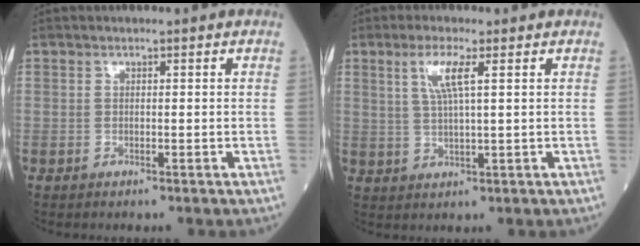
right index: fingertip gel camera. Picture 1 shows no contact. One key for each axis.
{"total": 4.8, "fx": 2.0, "fy": 0.2, "fz": 4.4, "tx": -0.092, "ty": 0.002, "tz": 0.043}